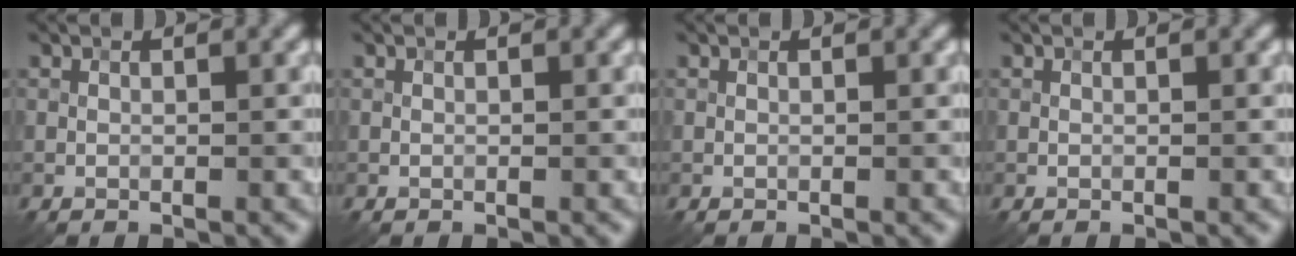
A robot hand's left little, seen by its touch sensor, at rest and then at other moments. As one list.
[{"total": 0.0}, {"total": 0.0}, {"total": 0.0}]